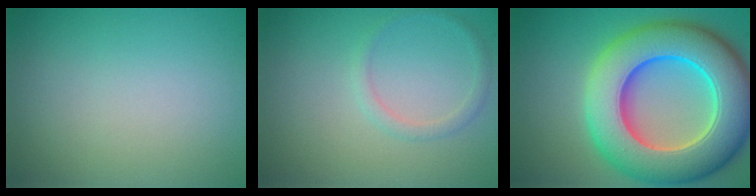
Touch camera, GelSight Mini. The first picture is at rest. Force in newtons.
{"total": 1.1, "press": 1.1, "slide": 0.1}
{"total": 13.2, "press": 13.1, "slide": 2.1}